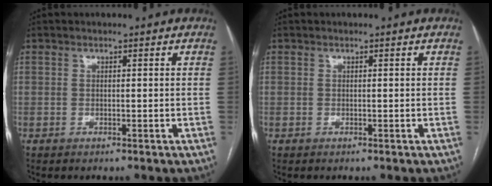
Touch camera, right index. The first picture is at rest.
{"total": 0.0}